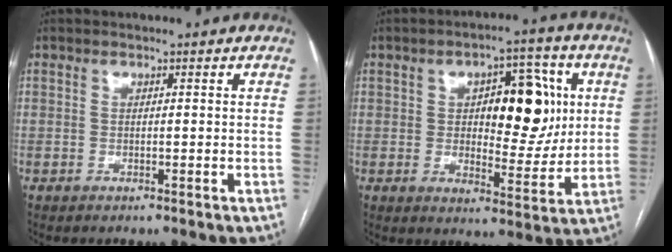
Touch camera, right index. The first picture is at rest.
{"total": 12.5, "force": [2.8, 5.3, 10.9], "torque": [-0.144, 0.022, 0.048]}